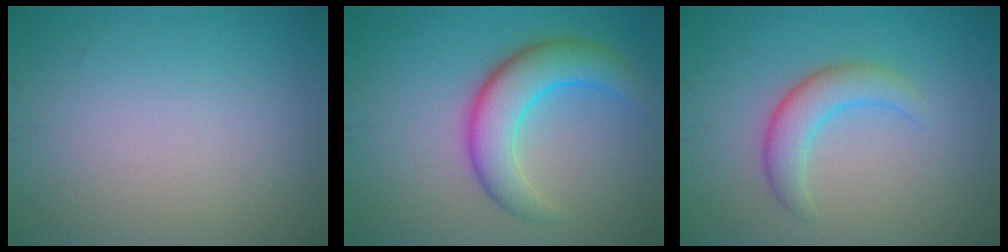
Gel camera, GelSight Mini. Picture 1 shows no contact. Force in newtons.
{"total": 5.7, "press": 5.7, "slide": 0.0}
{"total": 3.3, "press": 3.3, "slide": 0.1}